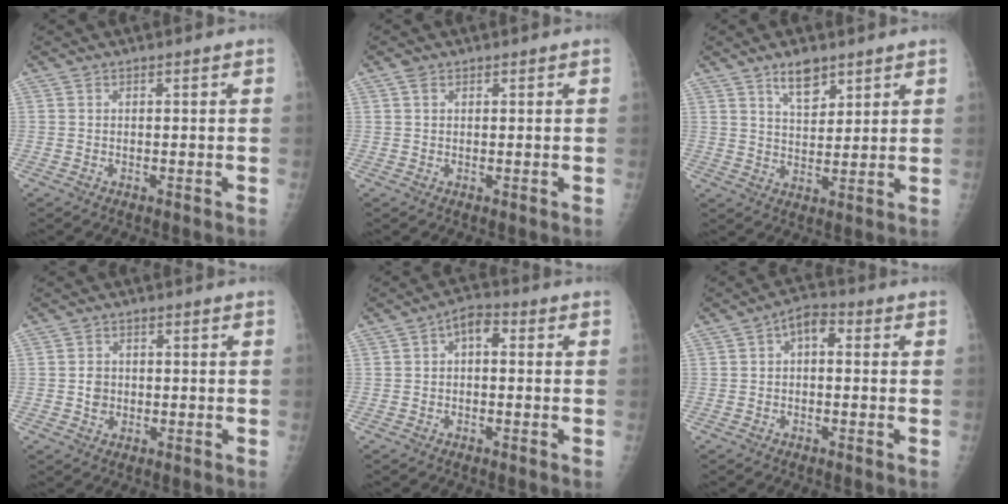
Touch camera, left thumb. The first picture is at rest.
{"total": 1.3, "force": [0.7, 0.8, 0.7], "torque": [-0.009, 0.003, 0.012]}
{"total": 6.4, "force": [4.4, 2.9, 3.7], "torque": [-0.043, -0.030, 0.077]}
{"total": 2.6, "force": [-0.3, 2.3, 1.2], "torque": [-0.007, 0.004, -0.005]}
{"total": 4.3, "force": [0.5, 2.5, 3.4], "torque": [-0.039, 0.015, -0.005]}
{"total": 4.6, "force": [0.6, 2.7, 3.7], "torque": [-0.042, 0.017, -0.004]}